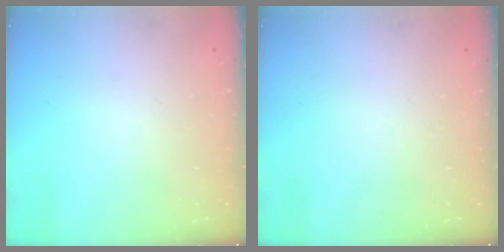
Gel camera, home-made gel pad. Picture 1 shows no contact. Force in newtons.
{"total": 0.0}